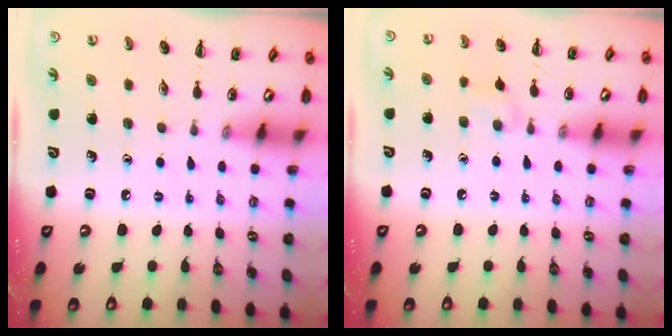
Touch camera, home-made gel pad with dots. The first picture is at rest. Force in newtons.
{"total": 5.0, "press": 4.7, "slide": 1.7}